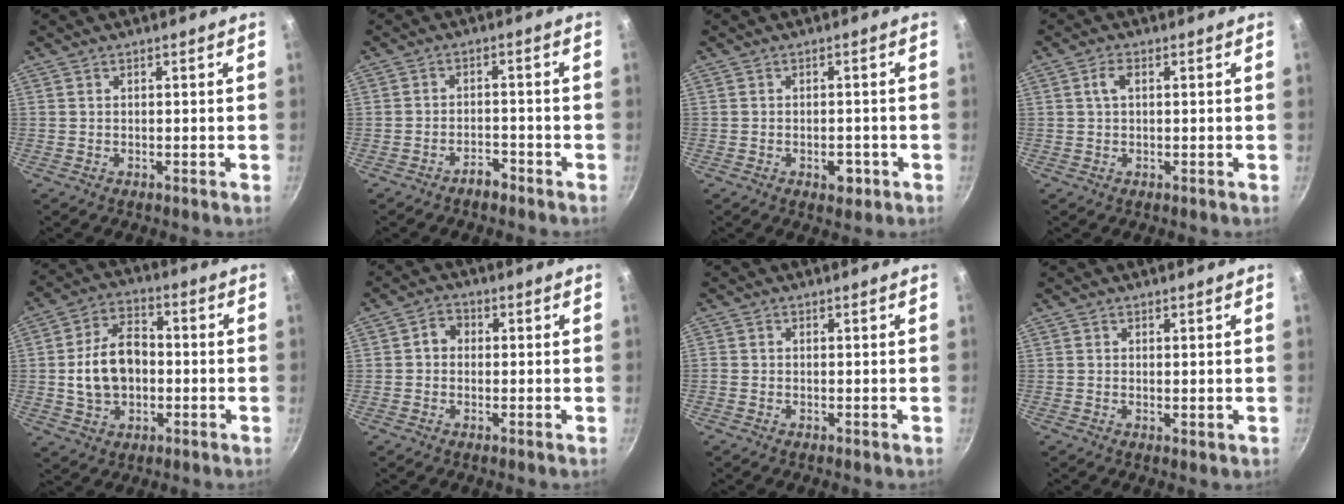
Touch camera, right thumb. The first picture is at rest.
{"total": 2.9, "force": [-2.4, 1.2, 1.0], "torque": [-0.008, 0.029, -0.035]}
{"total": 3.6, "force": [-1.5, 2.1, 2.5], "torque": [-0.017, 0.012, -0.015]}
{"total": 2.4, "force": [0.5, 1.3, 2.0], "torque": [-0.035, 0.008, 0.010]}
{"total": 12.1, "force": [-0.8, 8.4, 8.7], "torque": [-0.131, 0.027, -0.017]}
{"total": 3.3, "force": [0.0, 2.8, 1.7], "torque": [-0.013, 0.010, -0.009]}
{"total": 0.7, "force": [-0.2, 0.6, 0.3], "torque": [-0.006, 0.002, -0.006]}
{"total": 0.8, "force": [0.2, 0.4, 0.7], "torque": [-0.012, -0.005, 0.001]}